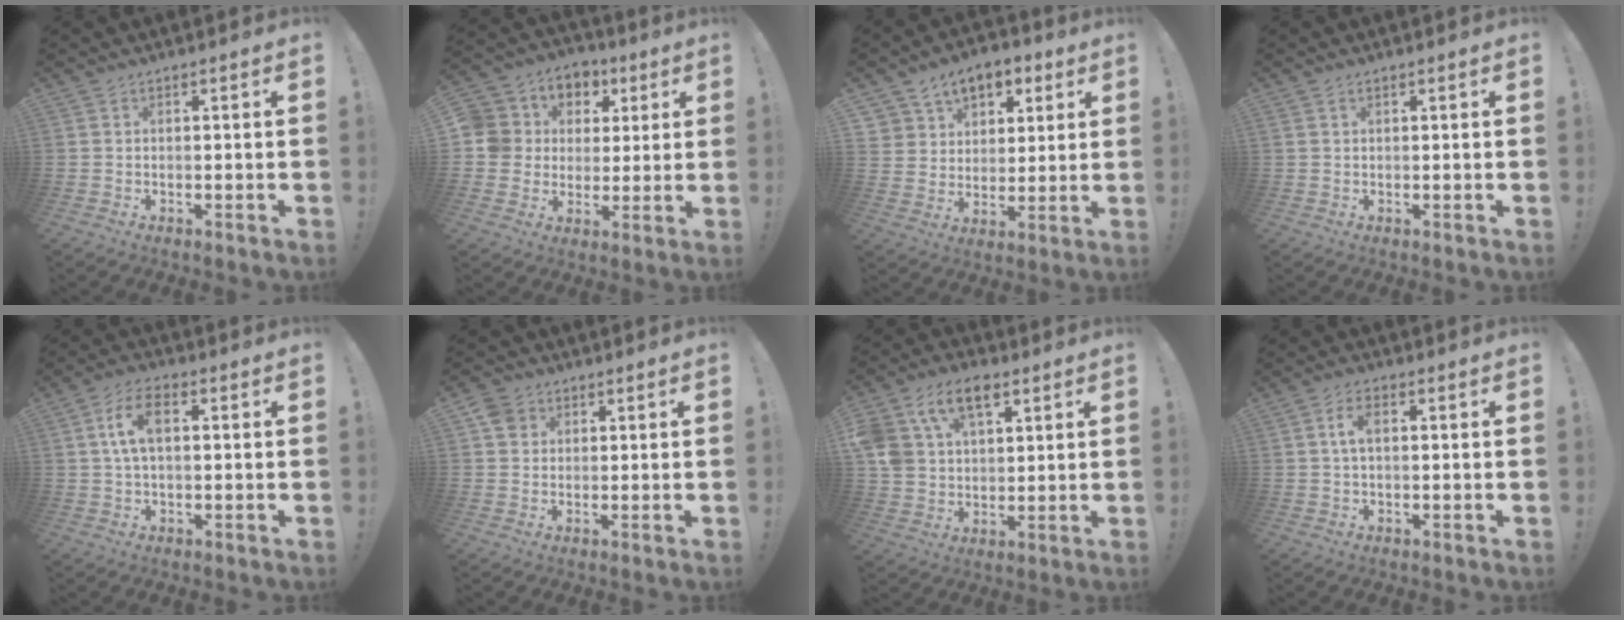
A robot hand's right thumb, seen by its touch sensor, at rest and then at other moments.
{"total": 10.2, "force": [2.0, 9.7, 2.8], "torque": [-0.054, -0.005, 0.054]}
{"total": 8.8, "force": [4.7, 7.1, 2.2], "torque": [-0.033, -0.034, 0.093]}
{"total": 0.9, "force": [0.6, 0.4, 0.5], "torque": [-0.015, 0.004, 0.012]}
{"total": 8.0, "force": [1.9, 4.1, 6.6], "torque": [-0.122, 0.006, 0.034]}
{"total": 4.7, "force": [2.0, 4.0, 1.5], "torque": [-0.020, 0.000, 0.038]}
{"total": 14.6, "force": [7.5, 9.5, 8.2], "torque": [-0.157, -0.022, 0.144]}
{"total": 4.0, "force": [0.8, 1.9, 3.4], "torque": [-0.057, 0.004, 0.012]}